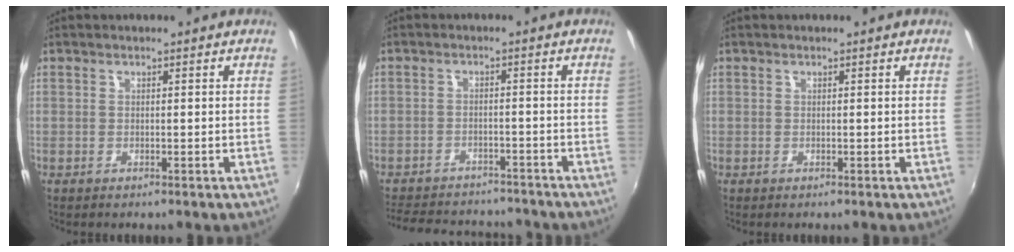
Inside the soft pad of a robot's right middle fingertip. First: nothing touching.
{"total": 14.6, "force": [-12.7, 5.2, 5.0], "torque": [-0.123, 0.020, -0.175]}
{"total": 0.0}